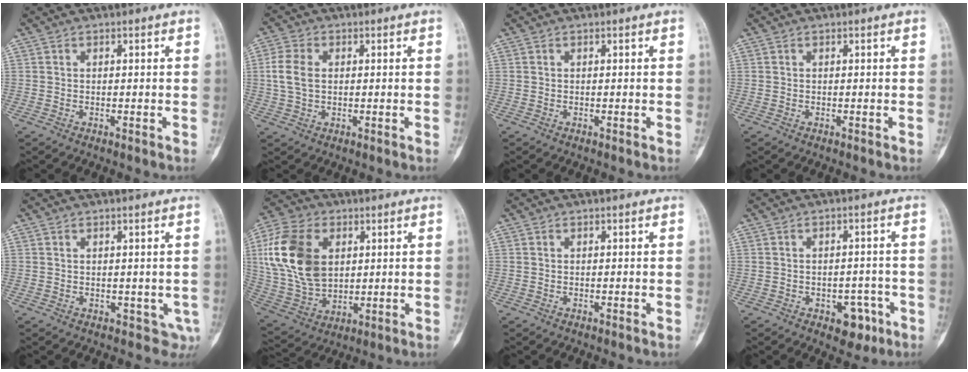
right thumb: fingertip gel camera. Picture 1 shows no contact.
{"total": 5.9, "force": [0.7, 3.9, 4.4], "torque": [-0.101, 0.007, 0.014]}
{"total": 0.0}
{"total": 0.0}
{"total": 3.2, "force": [0.4, 2.1, 2.4], "torque": [-0.017, -0.008, 0.016]}
{"total": 19.0, "force": [4.2, 12.7, 13.5], "torque": [-0.269, -0.003, 0.086]}
{"total": 0.0}
{"total": 5.9, "force": [-2.7, 3.8, 3.6], "torque": [-0.015, 0.020, -0.028]}